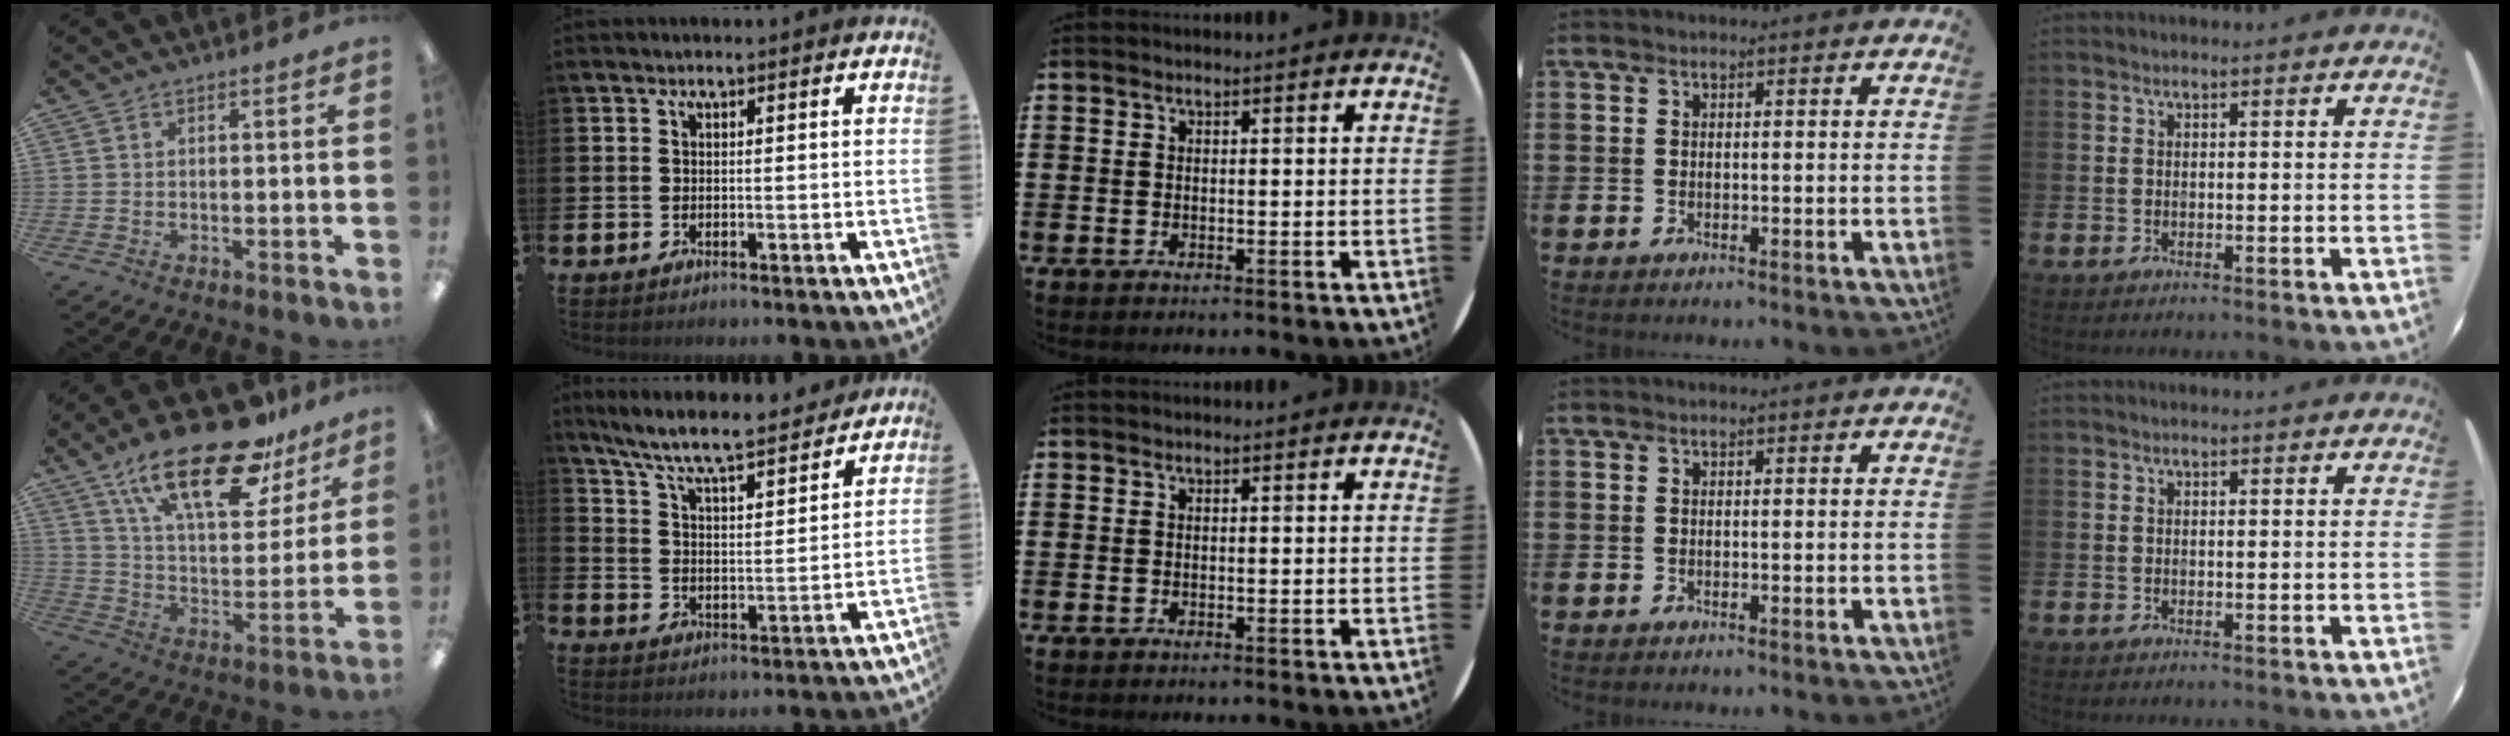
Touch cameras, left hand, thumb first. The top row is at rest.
{"thumb": {"total": 24.8, "force": [16.6, 9.9, 15.6], "torque": [-0.252, -0.091, 0.282]}, "index": {"total": 8.2, "force": [7.7, 0.8, 2.9], "torque": [-0.084, -0.058, 0.130]}}